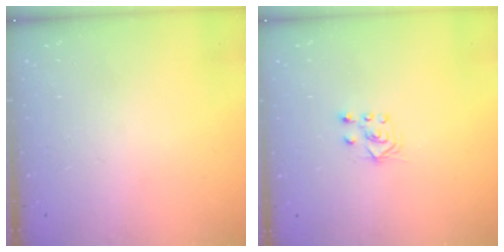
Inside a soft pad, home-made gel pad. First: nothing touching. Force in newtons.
{"total": 4.3, "press": 4.3, "slide": 0.6}